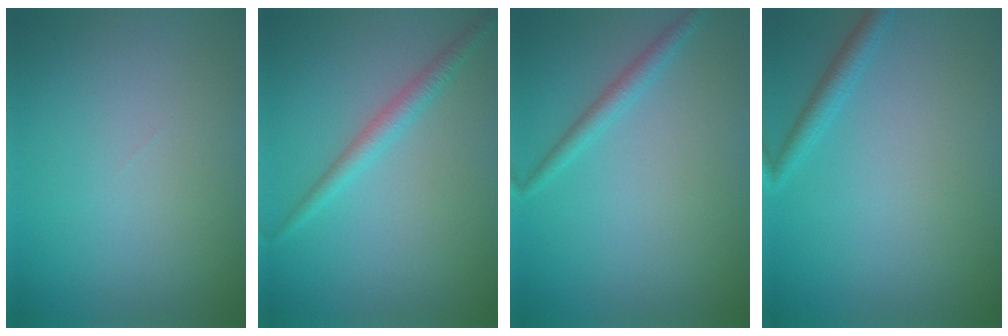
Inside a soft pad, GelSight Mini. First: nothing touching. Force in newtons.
{"total": 1.9, "press": 1.9, "slide": 0.0}
{"total": 1.5, "press": 1.5, "slide": 0.1}
{"total": 1.6, "press": 1.6, "slide": 0.1}